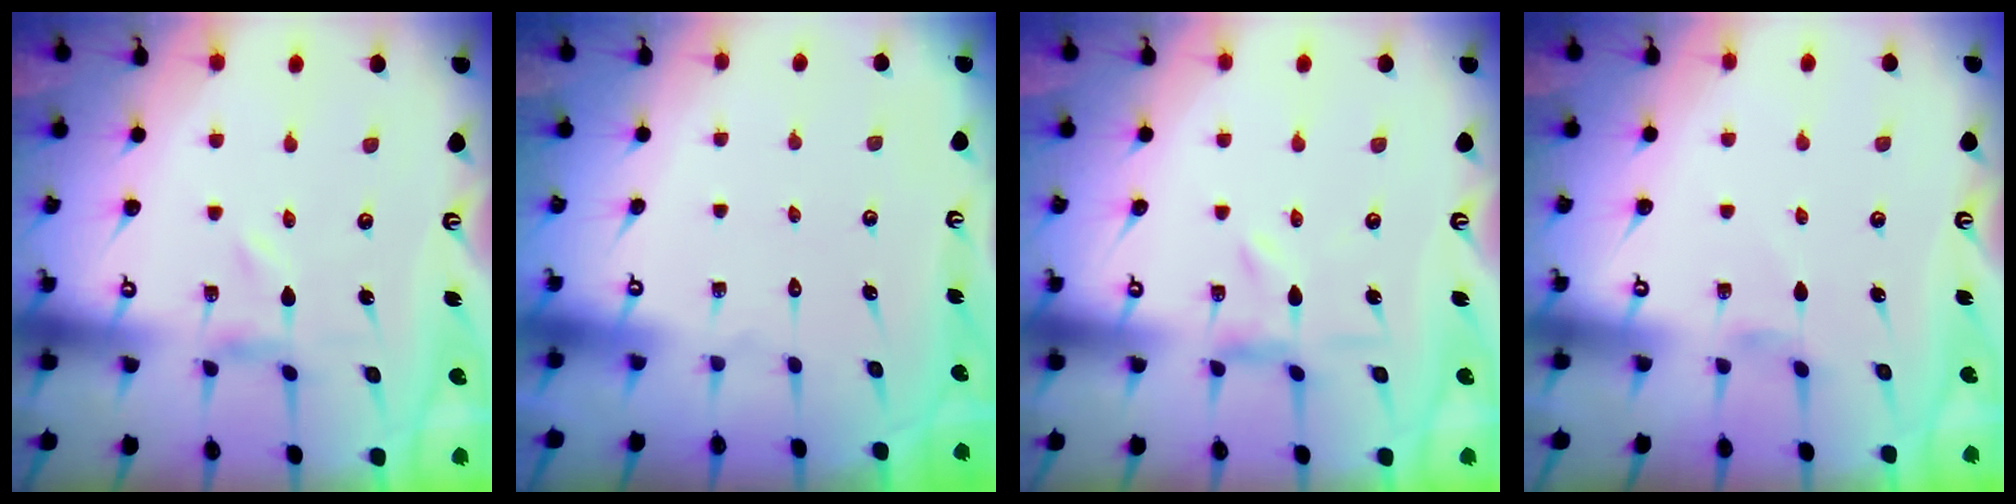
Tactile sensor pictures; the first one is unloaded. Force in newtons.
{"total": 1.7, "press": 1.7, "slide": 0.1}
{"total": 3.4, "press": 3.4, "slide": 0.4}
{"total": 1.3, "press": 1.2, "slide": 0.4}